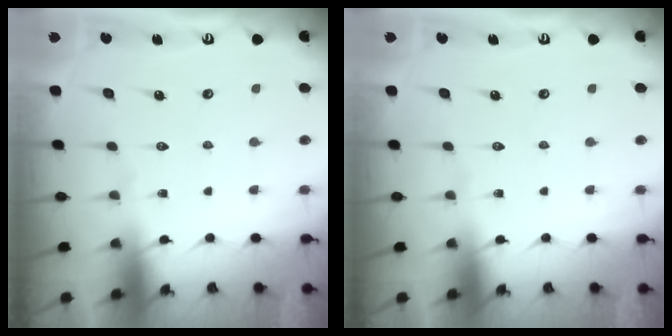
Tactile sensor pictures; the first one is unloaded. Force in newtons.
{"total": 0.0}